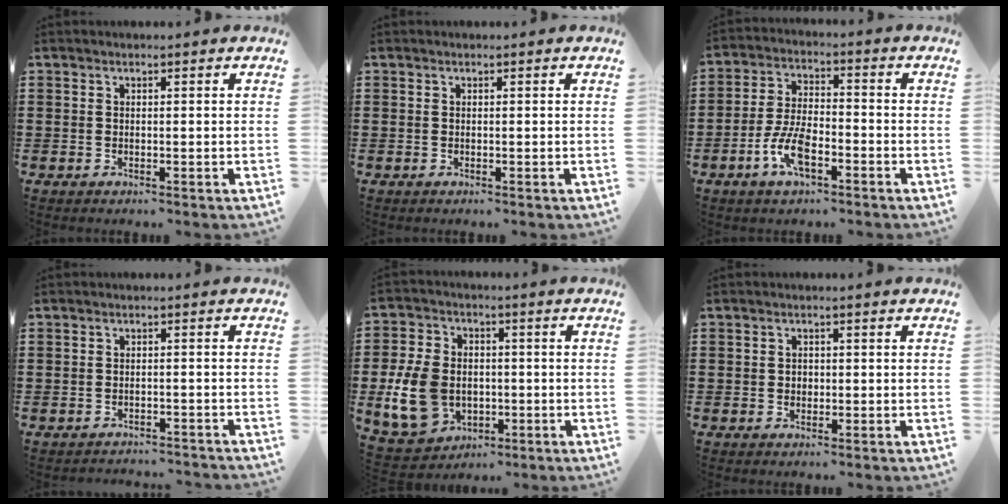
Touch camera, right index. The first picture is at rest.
{"total": 0.0}
{"total": 7.3, "force": [-3.5, 3.1, 5.6], "torque": [-0.131, 0.000, -0.070]}
{"total": 1.8, "force": [-1.8, 0.1, -0.4], "torque": [0.001, 0.004, -0.040]}
{"total": 10.9, "force": [-2.0, 8.3, 6.9], "torque": [-0.182, 0.010, -0.036]}
{"total": 1.1, "force": [0.0, 0.9, 0.5], "torque": [-0.012, 0.005, 0.000]}